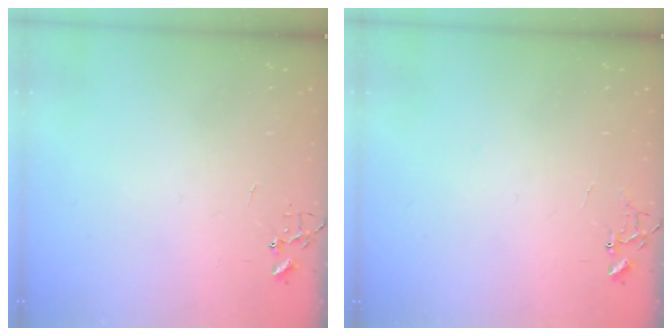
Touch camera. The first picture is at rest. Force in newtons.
{"total": 7.5, "press": 7.5, "slide": 0.7}